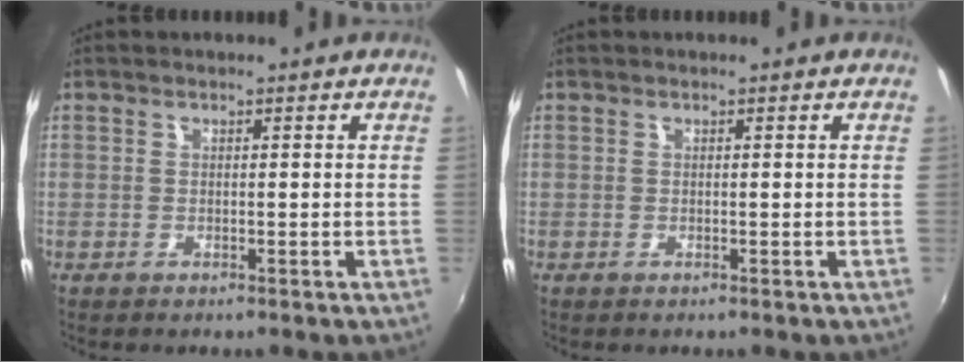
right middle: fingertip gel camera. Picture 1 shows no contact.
{"total": 0.0}